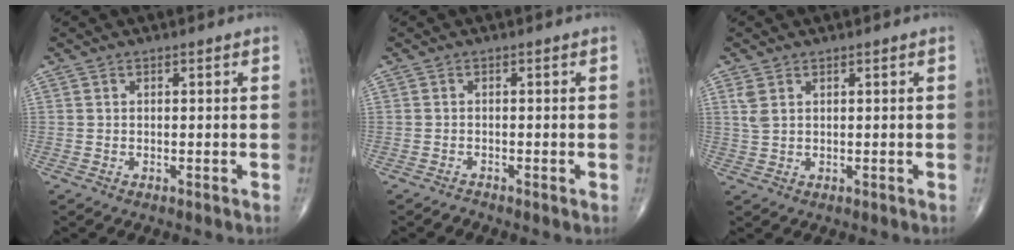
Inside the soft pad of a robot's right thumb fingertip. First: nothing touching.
{"total": 0.6, "force": [-0.6, 0.2, 0.1], "torque": [0.003, -0.001, -0.017]}
{"total": 2.5, "force": [1.2, 1.4, 1.7], "torque": [-0.042, 0.006, 0.033]}